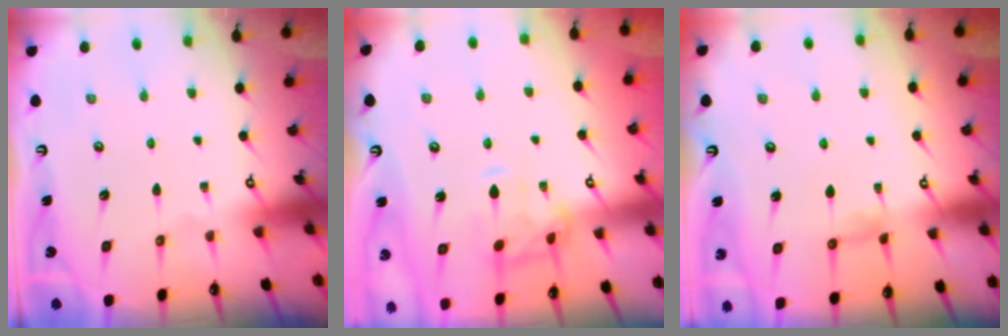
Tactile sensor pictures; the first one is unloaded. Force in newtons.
{"total": 1.3, "press": 1.2, "slide": 0.4}
{"total": 1.0, "press": 0.8, "slide": 0.7}